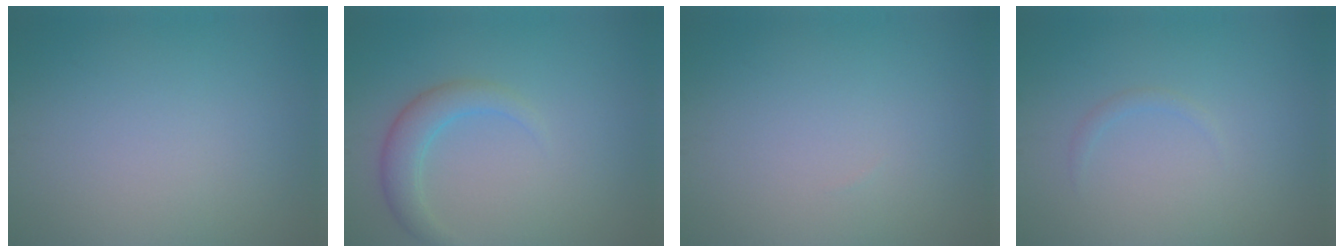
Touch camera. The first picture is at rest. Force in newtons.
{"total": 2.8, "press": 2.8, "slide": 0.2}
{"total": 0.0}
{"total": 0.7, "press": 0.7, "slide": 0.1}